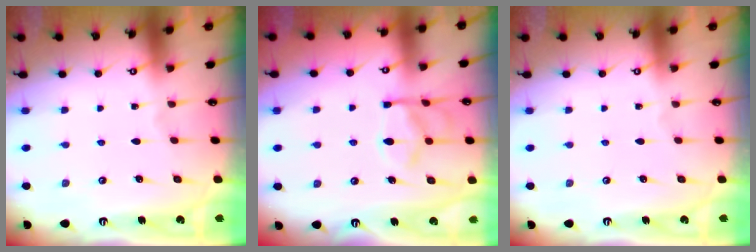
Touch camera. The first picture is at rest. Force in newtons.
{"total": 13.1, "press": 13.1, "slide": 1.2}
{"total": 0.0}